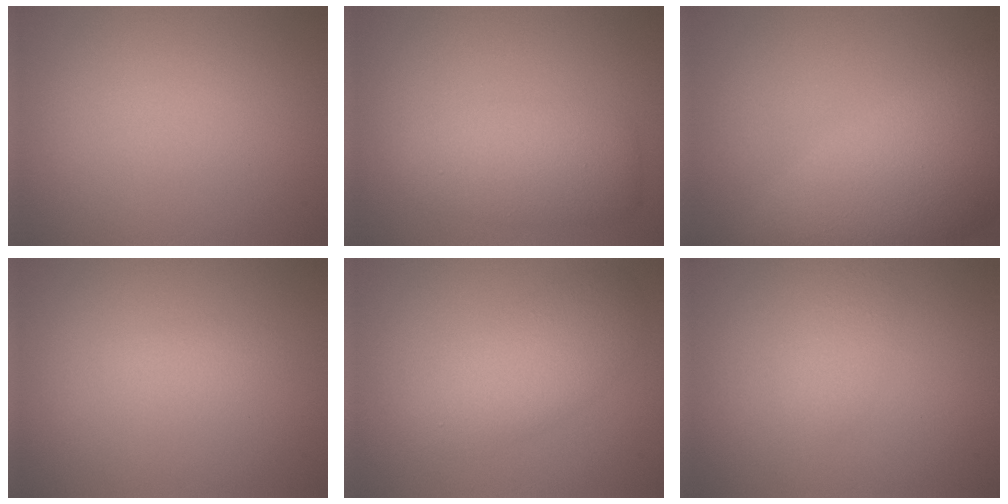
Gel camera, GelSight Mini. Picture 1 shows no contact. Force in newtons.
{"total": 4.5, "press": 4.5, "slide": 0.1}
{"total": 11.0, "press": 11.0, "slide": 0.4}
{"total": 0.8, "press": 0.8, "slide": 0.0}
{"total": 4.1, "press": 4.1, "slide": 0.1}
{"total": 1.6, "press": 1.6, "slide": 0.0}